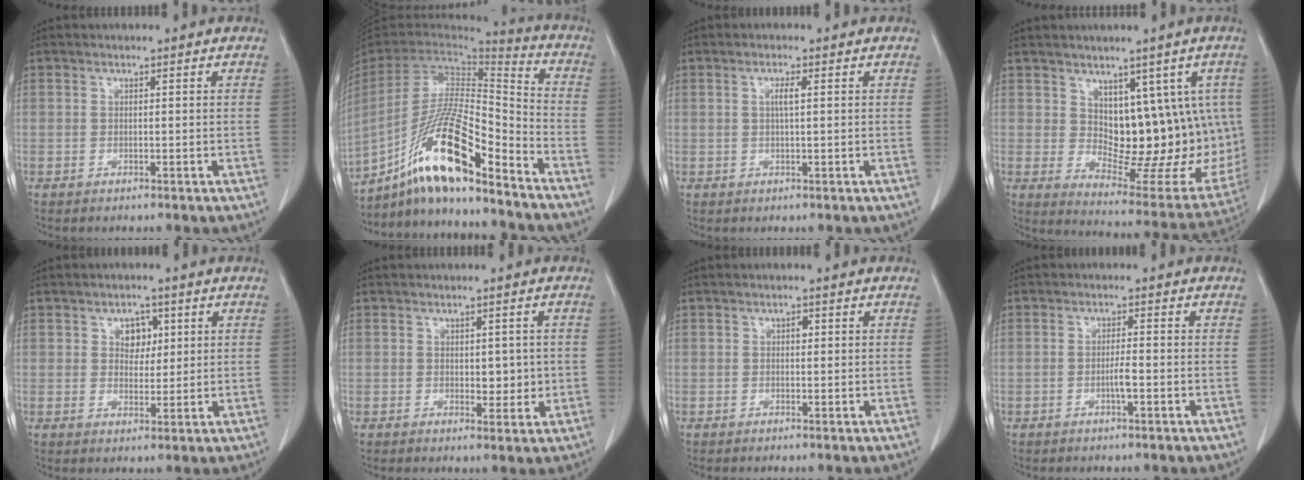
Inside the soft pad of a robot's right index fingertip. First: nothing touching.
{"total": 18.2, "force": [-12.7, 1.9, 12.9], "torque": [-0.269, -0.007, -0.233]}
{"total": 1.7, "force": [0.4, 0.0, 1.7], "torque": [-0.031, 0.002, 0.004]}
{"total": 14.2, "force": [2.7, 8.0, 11.4], "torque": [-0.121, 0.006, 0.060]}
{"total": 3.7, "force": [1.4, 2.6, 2.1], "torque": [-0.025, 0.004, 0.022]}
{"total": 3.2, "force": [0.1, 1.9, 2.6], "torque": [-0.028, -0.002, 0.008]}
{"total": 0.9, "force": [0.3, 0.5, 0.6], "torque": [-0.006, 0.002, 0.001]}
{"total": 2.1, "force": [-0.7, 0.0, 2.0], "torque": [-0.037, 0.000, -0.013]}